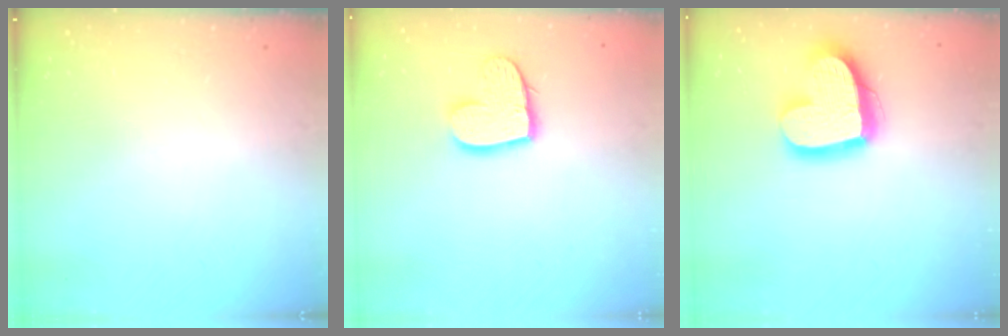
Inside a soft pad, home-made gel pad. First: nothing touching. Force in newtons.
{"total": 12.6, "press": 12.5, "slide": 1.0}
{"total": 18.0, "press": 17.9, "slide": 1.5}